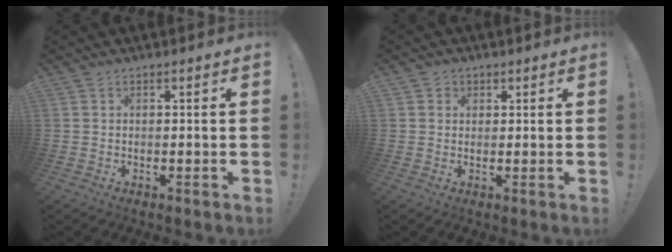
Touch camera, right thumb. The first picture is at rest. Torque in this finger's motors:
{"motor_torque": [-0.32, 0.05, -0.03, 0.11, 0.05]}